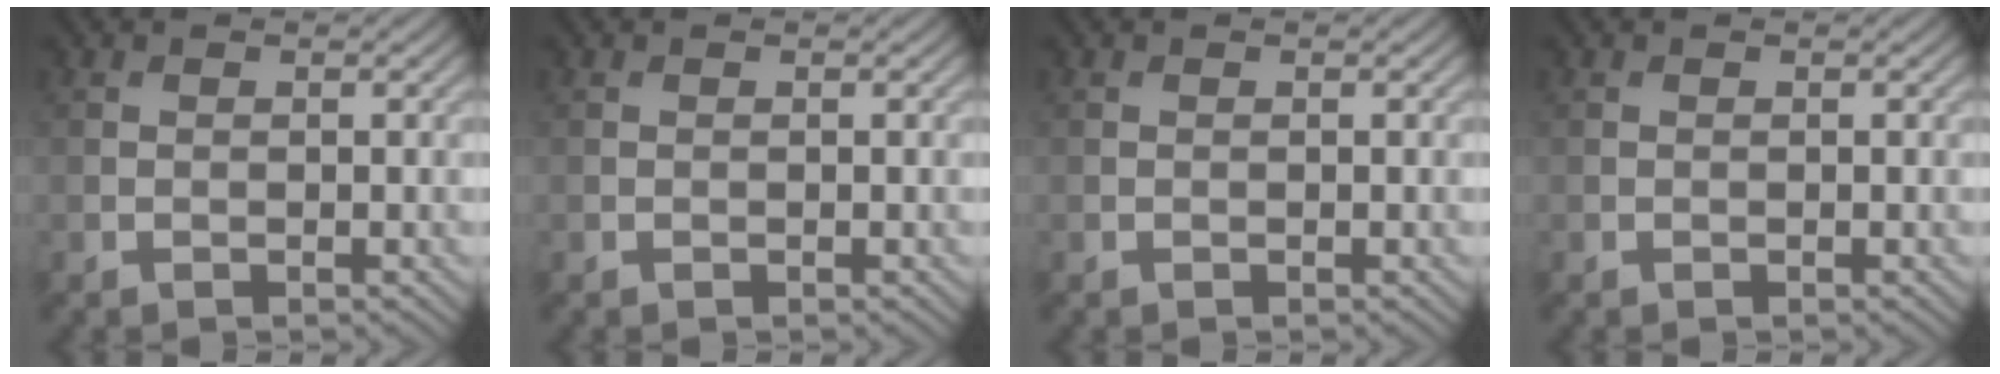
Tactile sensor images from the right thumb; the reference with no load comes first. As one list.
[{"total": 0.0}, {"total": 0.0}, {"total": 0.0}]